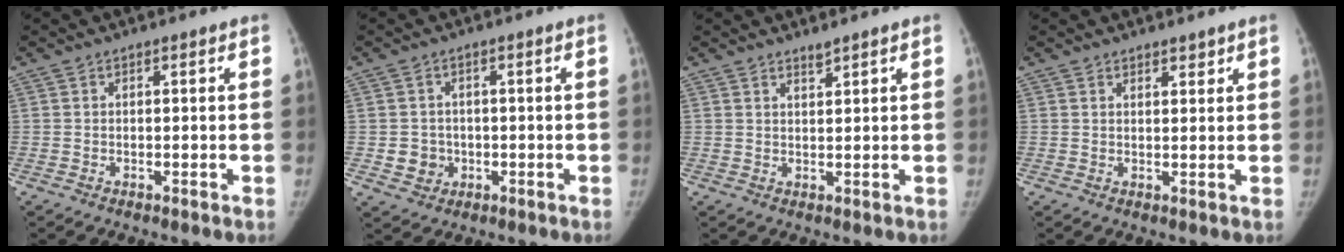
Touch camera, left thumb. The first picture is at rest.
{"total": 4.1, "force": [-0.6, 3.8, 1.1], "torque": [0.000, 0.005, -0.004]}
{"total": 1.5, "force": [1.4, 0.1, 0.5], "torque": [-0.004, -0.014, 0.027]}
{"total": 1.9, "force": [1.6, 0.8, 0.7], "torque": [0.000, -0.011, 0.022]}